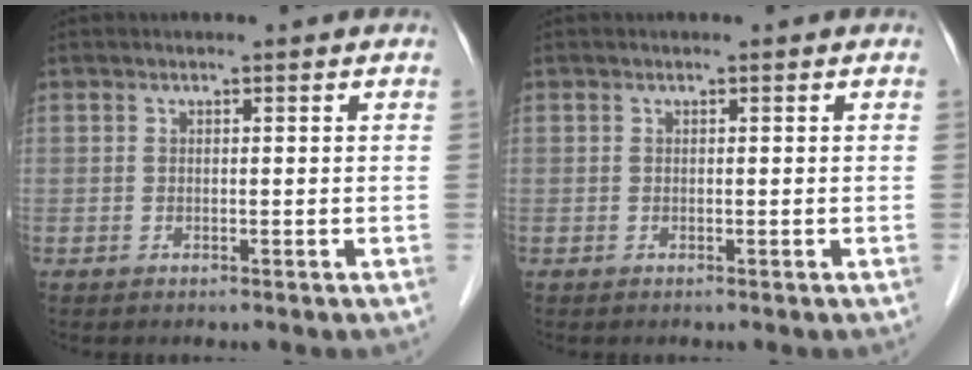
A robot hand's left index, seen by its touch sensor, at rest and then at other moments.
{"total": 0.0}